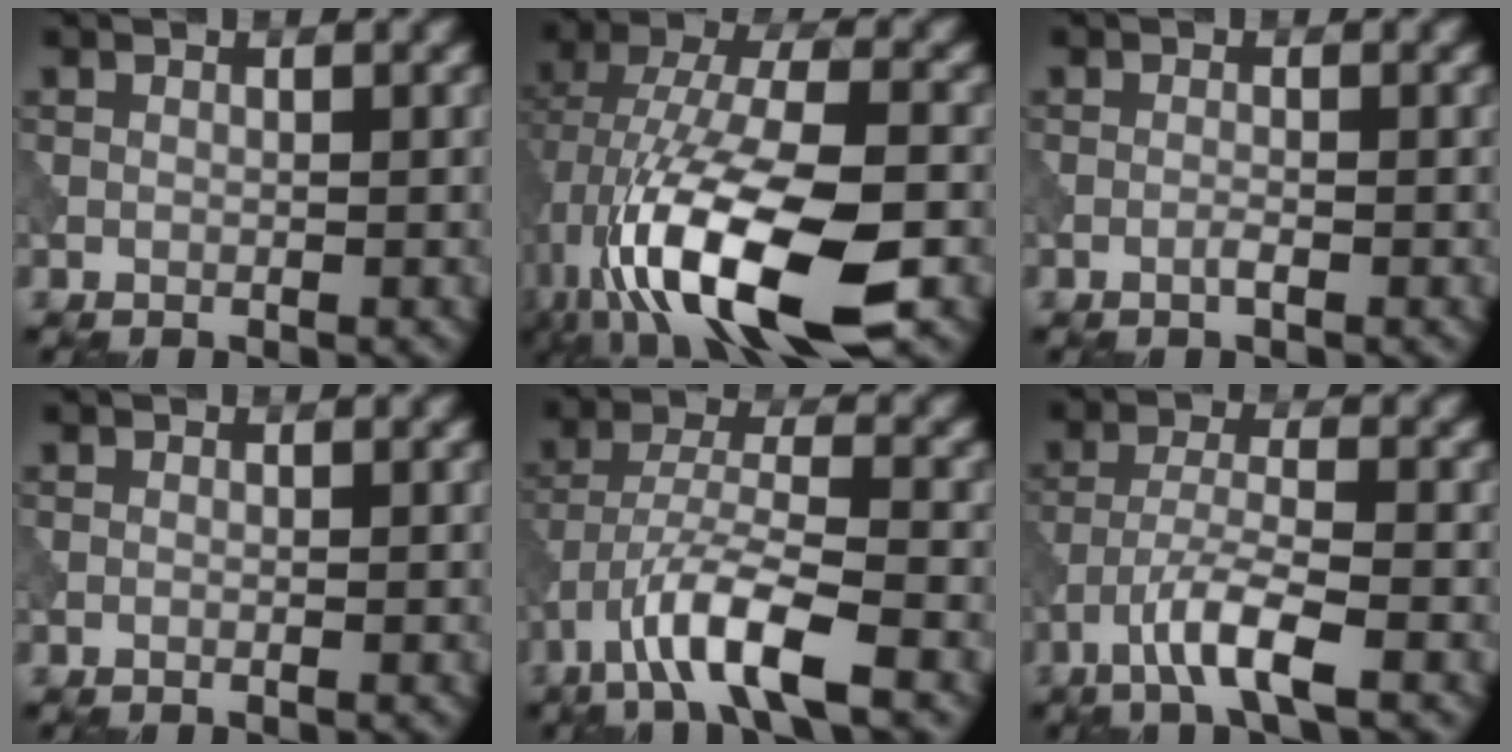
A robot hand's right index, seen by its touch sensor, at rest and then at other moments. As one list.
[{"total": 14.8, "force": [-4.5, 6.2, 12.7], "torque": [-0.232, 0.001, -0.082]}, {"total": 0.7, "force": [-0.3, 0.1, 0.6], "torque": [-0.010, 0.004, -0.009]}, {"total": 0.0}, {"total": 7.4, "force": [-4.2, 1.8, 5.8], "torque": [-0.105, 0.006, -0.083]}, {"total": 4.9, "force": [-2.7, 0.8, 4.0], "torque": [-0.072, 0.007, -0.056]}]